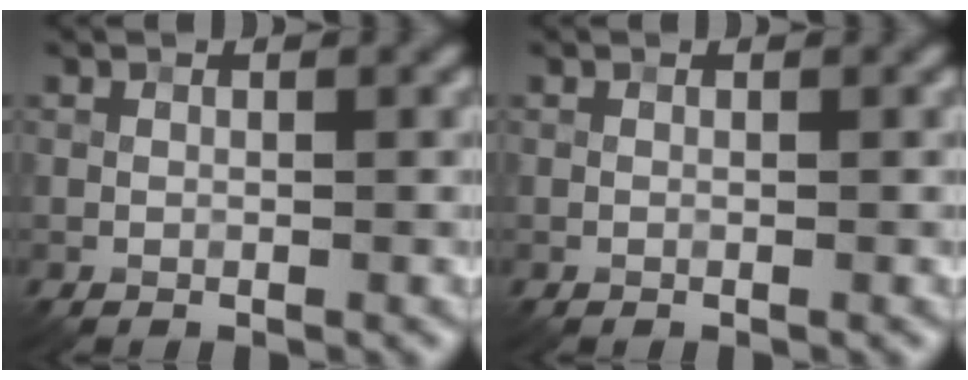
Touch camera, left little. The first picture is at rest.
{"total": 0.0}